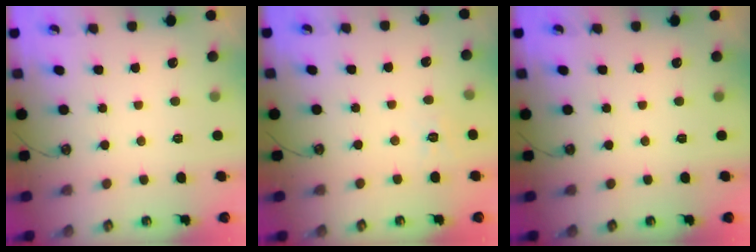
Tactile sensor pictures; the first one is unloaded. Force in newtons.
{"total": 4.2, "press": 4.1, "slide": 0.7}
{"total": 0.0}